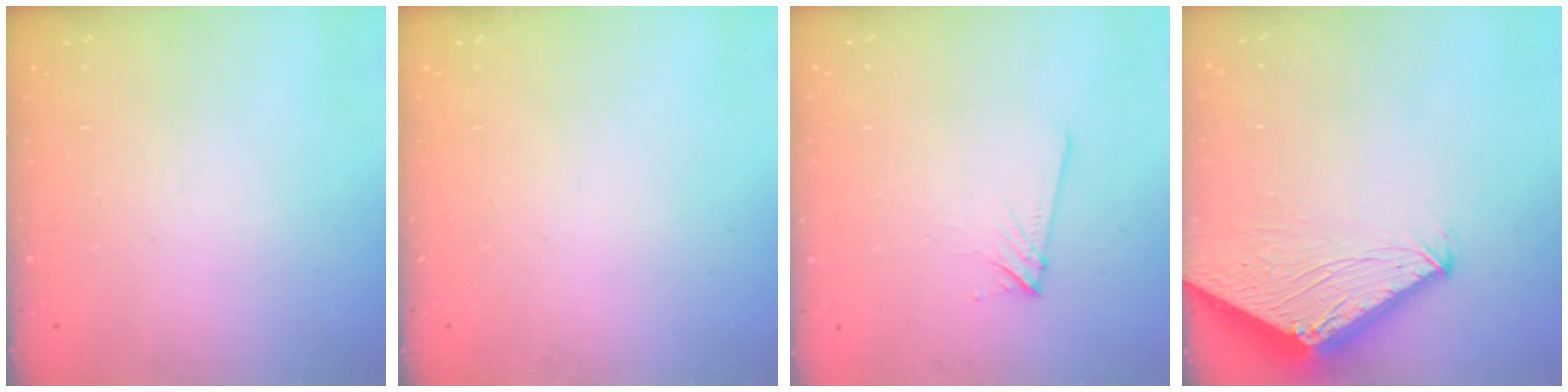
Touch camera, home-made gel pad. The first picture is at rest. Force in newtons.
{"total": 0.0}
{"total": 5.0, "press": 5.0, "slide": 0.8}
{"total": 4.7, "press": 4.7, "slide": 0.1}